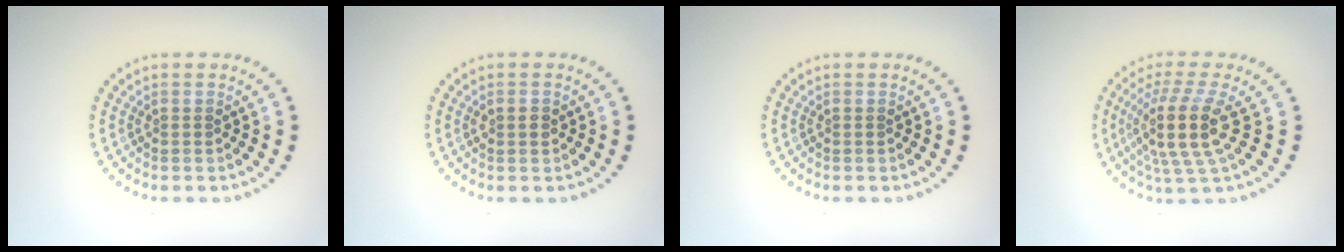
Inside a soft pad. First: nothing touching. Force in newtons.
{"total": 1.2, "press": 1.2, "slide": 0.1}
{"total": 0.0}
{"total": 5.0, "press": 3.9, "slide": 3.2}